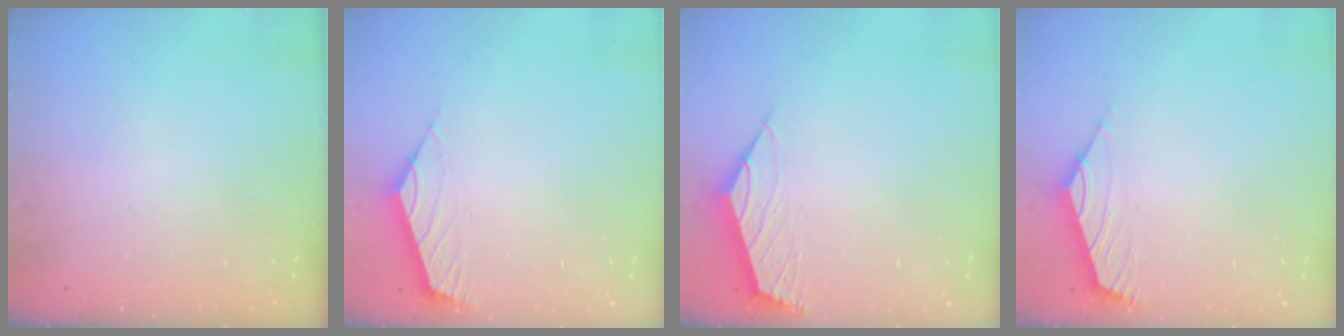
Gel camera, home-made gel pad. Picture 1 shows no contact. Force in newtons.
{"total": 2.4, "press": 2.4, "slide": 0.4}
{"total": 2.4, "press": 2.3, "slide": 0.6}
{"total": 1.8, "press": 1.6, "slide": 0.7}